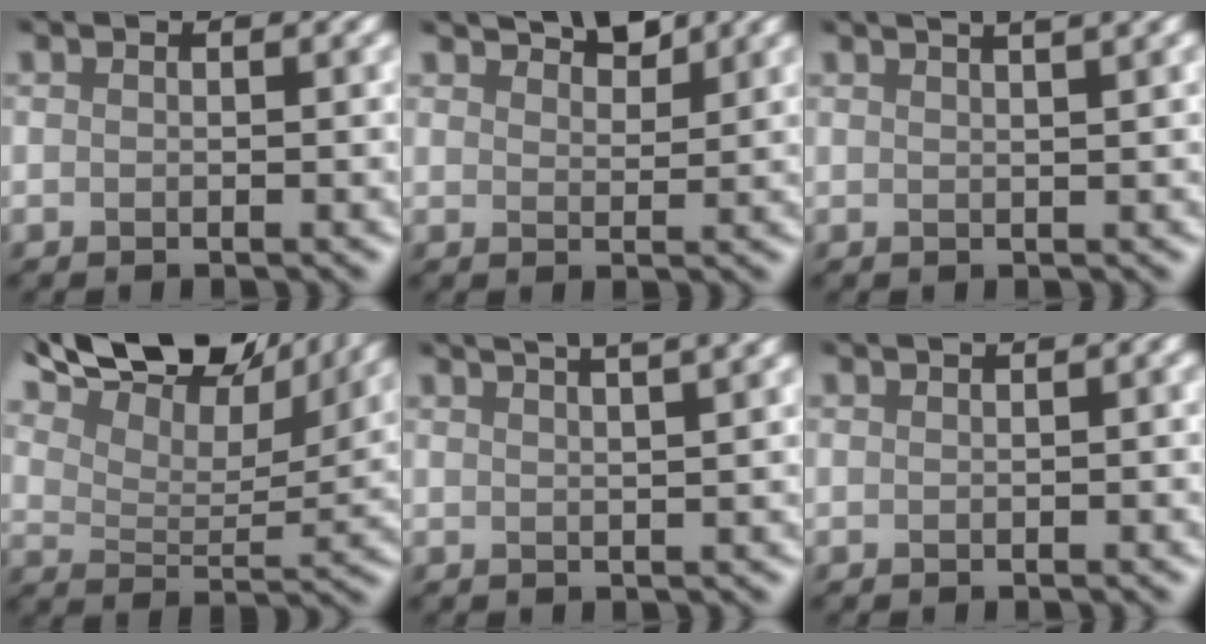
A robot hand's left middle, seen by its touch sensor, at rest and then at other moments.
{"total": 2.5, "force": [2.4, -0.7, -0.4], "torque": [-0.005, 0.001, 0.051]}
{"total": 4.0, "force": [2.8, 1.0, 2.7], "torque": [-0.026, 0.040, 0.022]}
{"total": 11.8, "force": [10.5, 2.5, 4.8], "torque": [-0.120, 0.014, 0.166]}
{"total": 5.5, "force": [3.9, 1.5, 3.6], "torque": [-0.036, 0.048, 0.039]}
{"total": 3.2, "force": [0.4, 1.3, 2.9], "torque": [-0.024, 0.022, 0.004]}